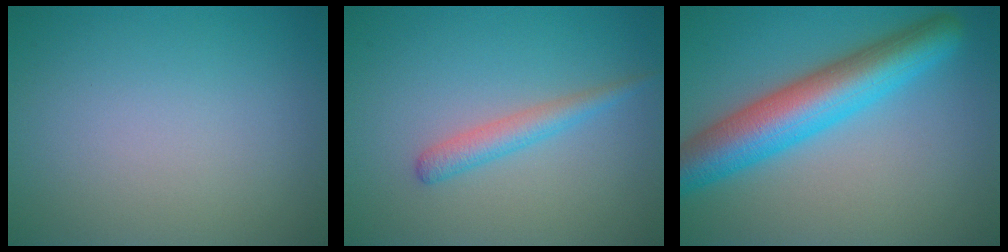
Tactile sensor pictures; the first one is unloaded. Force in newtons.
{"total": 2.1, "press": 2.1, "slide": 0.0}
{"total": 8.2, "press": 8.2, "slide": 0.3}